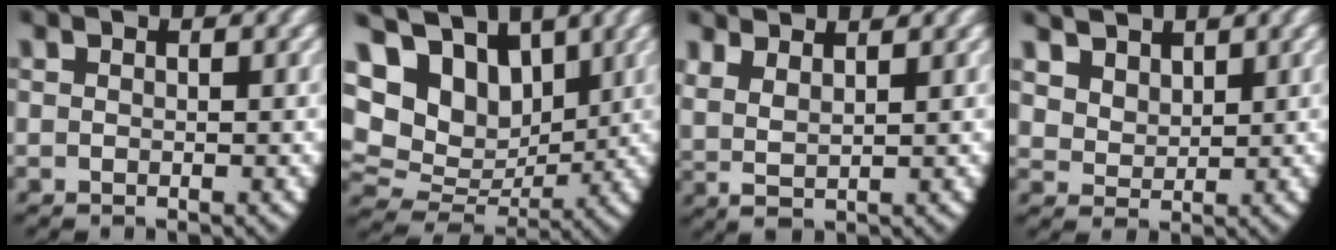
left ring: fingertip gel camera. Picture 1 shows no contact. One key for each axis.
{"total": 15.1, "fx": 3.0, "fy": 12.3, "fz": 8.3, "tx": -0.180, "ty": -0.023, "tz": 0.049}
{"total": 4.2, "fx": 2.2, "fy": 2.7, "fz": 2.5, "tx": -0.067, "ty": -0.002, "tz": 0.039}
{"total": 3.6, "fx": 2.7, "fy": 2.2, "fz": 1.1, "tx": -0.031, "ty": -0.008, "tz": 0.056}